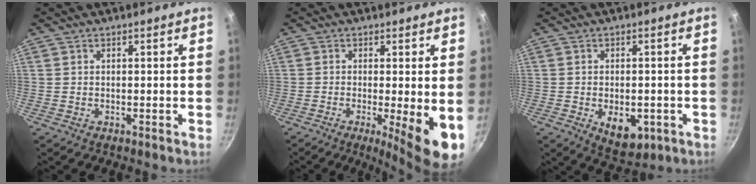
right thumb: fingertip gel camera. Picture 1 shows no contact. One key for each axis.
{"total": 9.3, "fx": -1.7, "fy": 1.6, "fz": 9.0, "tx": -0.120, "ty": -0.012, "tz": -0.020}
{"total": 8.0, "fx": -2.4, "fy": 4.8, "fz": 5.9, "tx": -0.061, "ty": -0.001, "tz": -0.020}